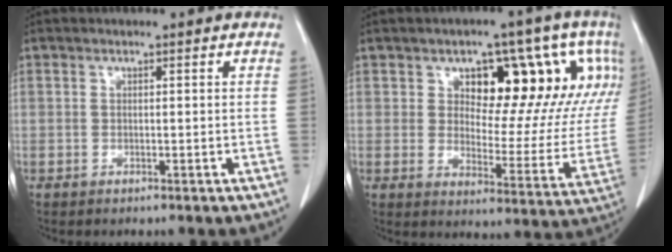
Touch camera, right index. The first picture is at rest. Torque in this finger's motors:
{"motor_torque": [0.48, 0.28, 0.25, 0.07]}